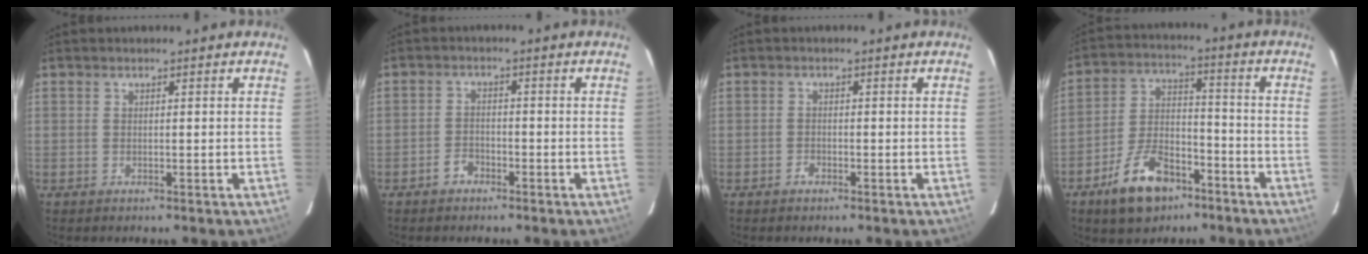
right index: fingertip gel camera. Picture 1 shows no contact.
{"total": 2.9, "force": [-2.1, 1.8, 0.9], "torque": [-0.022, 0.007, -0.035]}
{"total": 1.3, "force": [-1.0, 0.7, 0.4], "torque": [-0.007, 0.001, -0.019]}
{"total": 12.8, "force": [-8.0, 6.8, 7.2], "torque": [-0.152, 0.018, -0.128]}